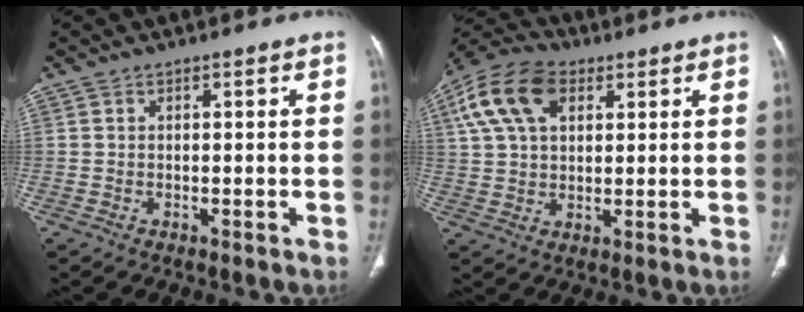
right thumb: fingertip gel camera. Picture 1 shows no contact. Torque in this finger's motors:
{"motor_torque": [-0.47, 0.74, 0.40, -0.38, 0.36]}